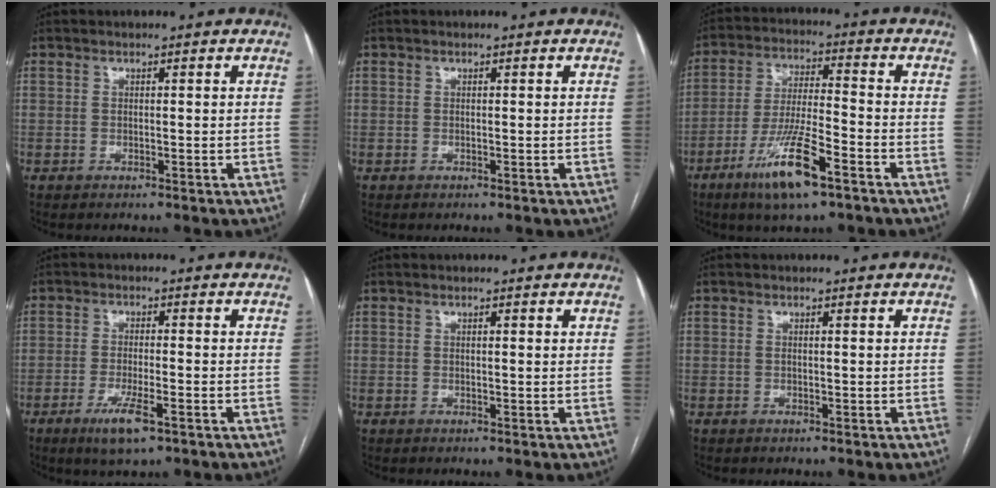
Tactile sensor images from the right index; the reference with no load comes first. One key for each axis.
{"total": 0.0}
{"total": 11.5, "fx": -6.6, "fy": 1.4, "fz": 9.3, "tx": -0.185, "ty": -0.018, "tz": -0.118}
{"total": 5.6, "fx": -3.1, "fy": 0.7, "fz": 4.6, "tx": -0.093, "ty": -0.011, "tz": -0.050}
{"total": 0.6, "fx": 0.3, "fy": 0.1, "fz": 0.5, "tx": -0.012, "ty": 0.002, "tz": 0.006}
{"total": 0.0}